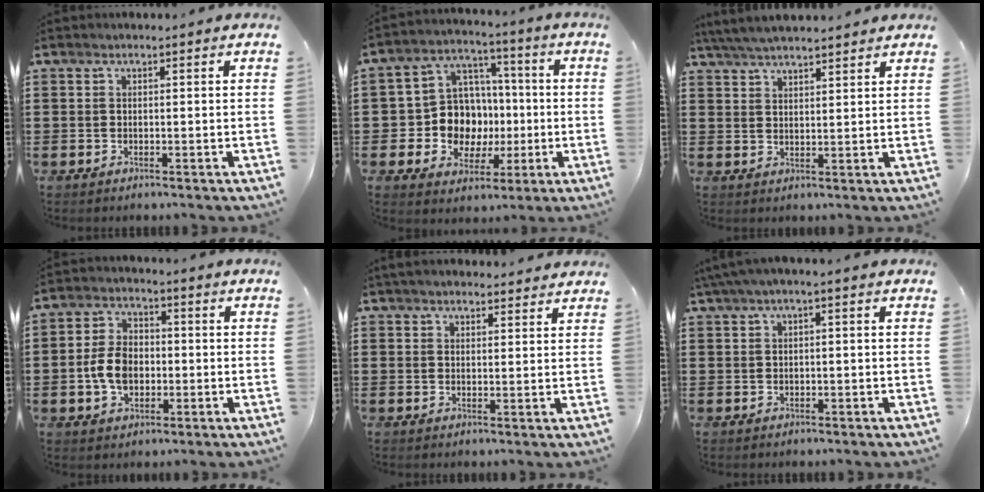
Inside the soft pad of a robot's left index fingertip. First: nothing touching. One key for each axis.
{"total": 10.5, "fx": -1.1, "fy": 9.7, "fz": 4.0, "tx": -0.109, "ty": 0.005, "tz": -0.015}
{"total": 4.5, "fx": 4.2, "fy": 0.2, "fz": 1.6, "tx": -0.043, "ty": -0.007, "tz": 0.077}
{"total": 6.5, "fx": -1.2, "fy": 4.4, "fz": 4.5, "tx": -0.113, "ty": 0.003, "tz": -0.031}
{"total": 2.6, "fx": 2.5, "fy": 0.4, "fz": 0.5, "tx": -0.015, "ty": 0.000, "tz": 0.048}
{"total": 1.8, "fx": -0.1, "fy": 0.2, "fz": 1.8, "tx": -0.036, "ty": -0.005, "tz": -0.005}